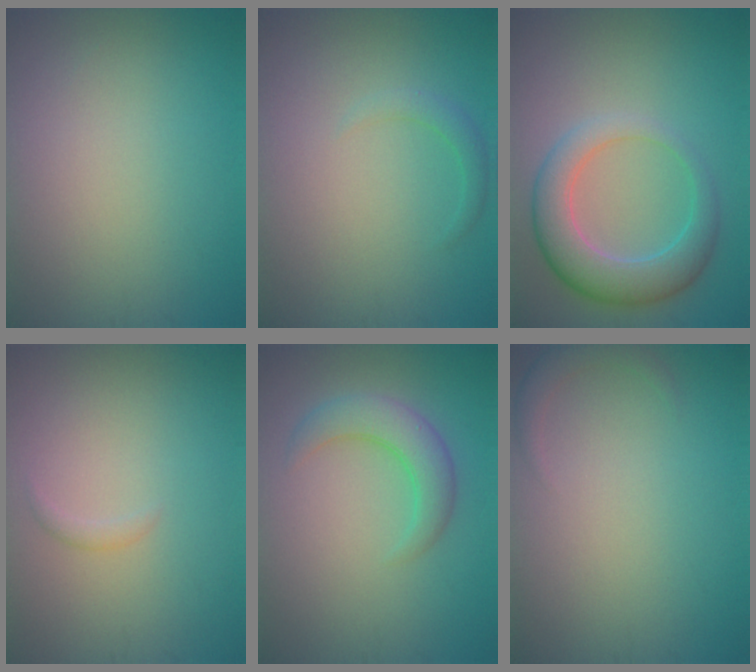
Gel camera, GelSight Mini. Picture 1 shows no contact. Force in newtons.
{"total": 1.3, "press": 1.3, "slide": 0.1}
{"total": 5.7, "press": 5.7, "slide": 0.3}
{"total": 0.7, "press": 0.7, "slide": 0.0}
{"total": 3.7, "press": 3.7, "slide": 0.1}
{"total": 1.4, "press": 1.4, "slide": 0.1}